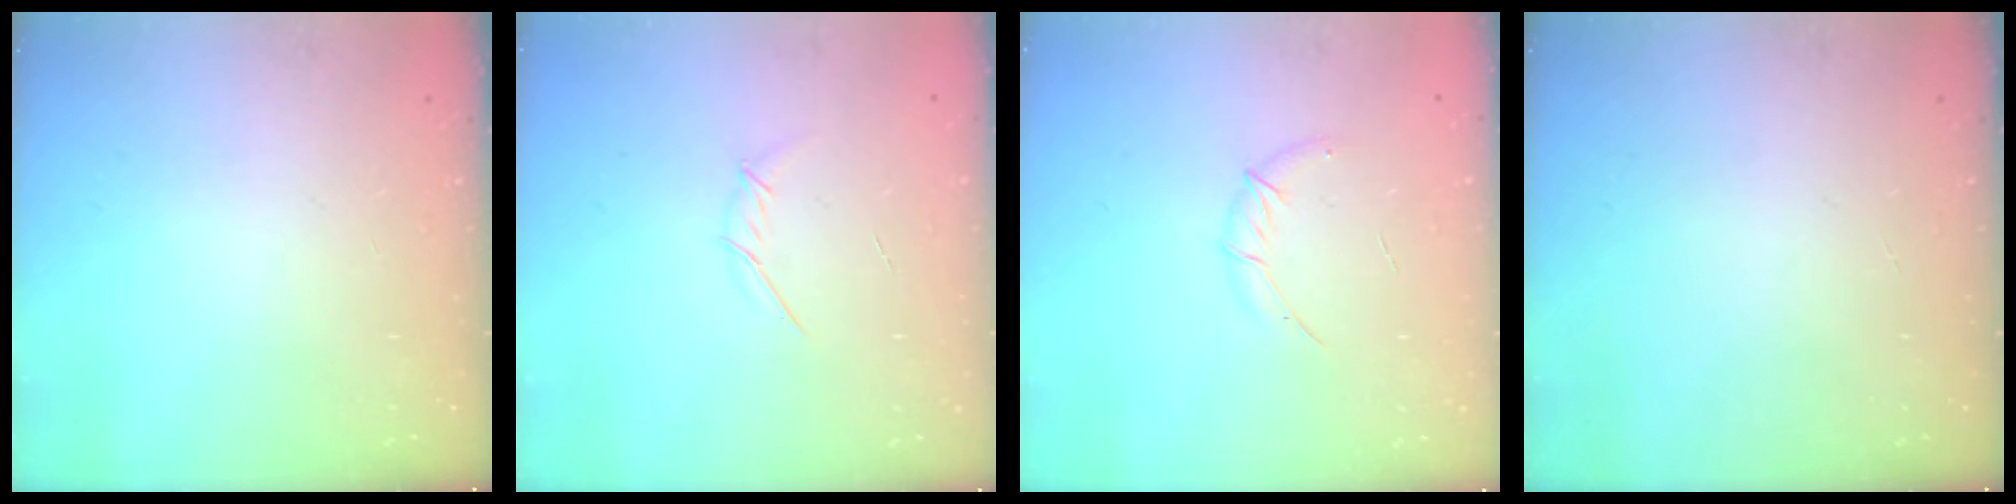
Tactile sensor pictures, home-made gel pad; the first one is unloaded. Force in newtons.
{"total": 4.2, "press": 4.1, "slide": 1.1}
{"total": 6.2, "press": 6.0, "slide": 1.5}
{"total": 0.0}